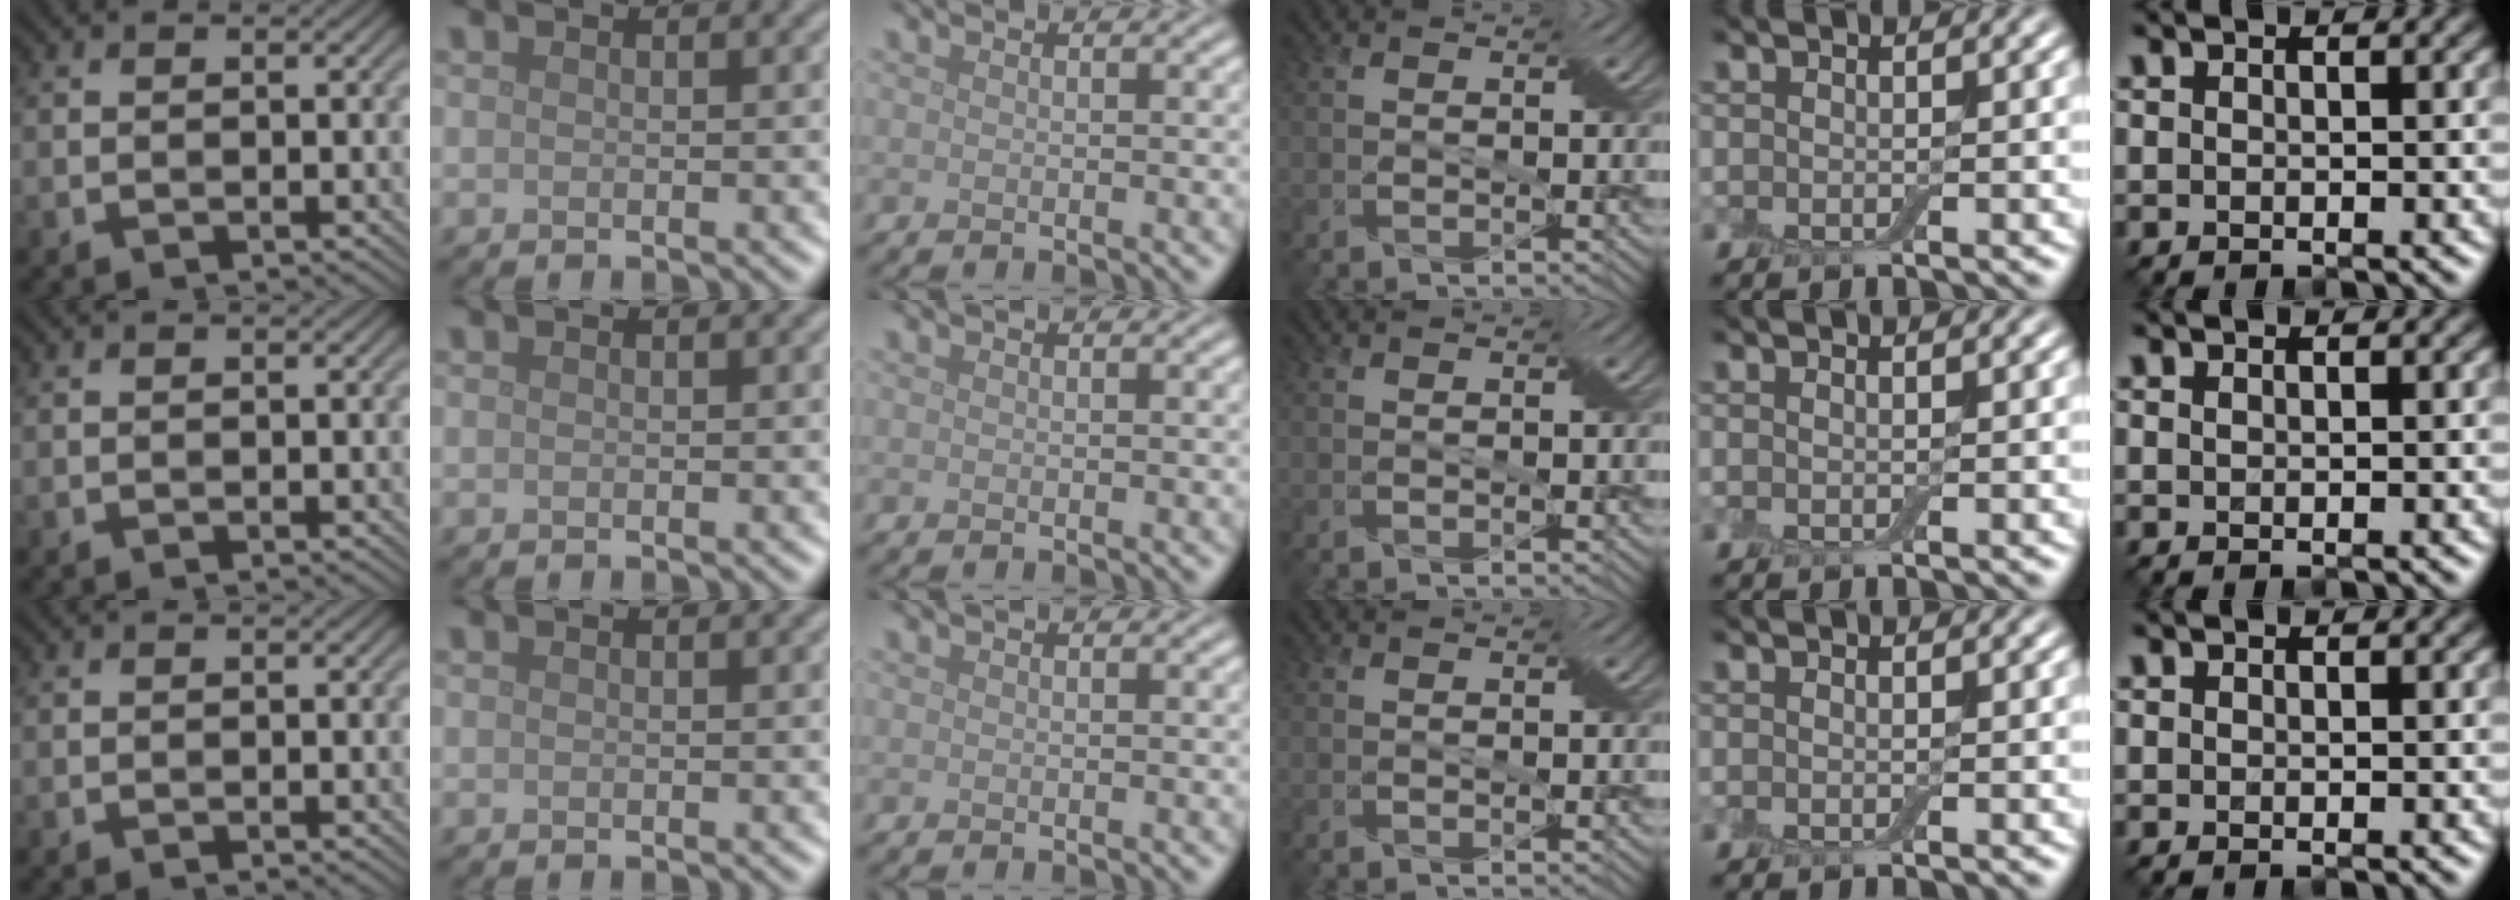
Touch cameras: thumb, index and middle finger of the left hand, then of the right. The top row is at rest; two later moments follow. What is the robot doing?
{"motion": "wipe", "object": "dish"}